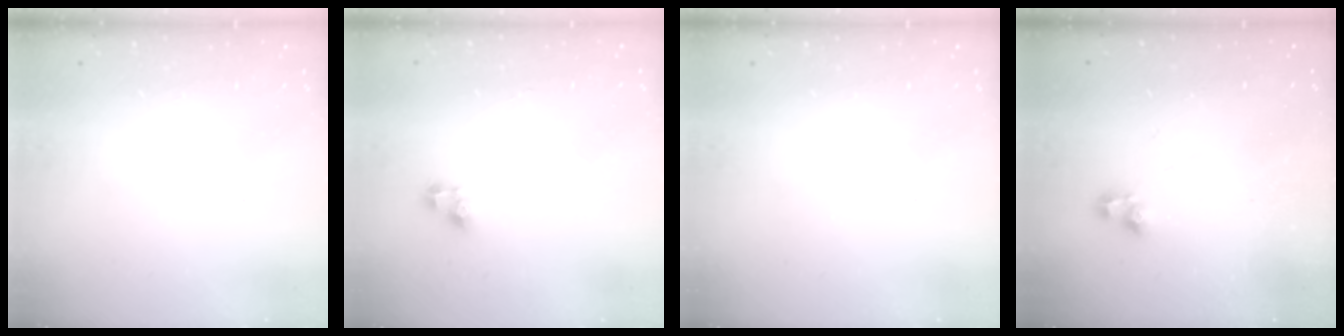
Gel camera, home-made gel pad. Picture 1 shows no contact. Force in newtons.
{"total": 4.8, "press": 4.7, "slide": 0.3}
{"total": 0.0}
{"total": 4.2, "press": 4.1, "slide": 0.2}